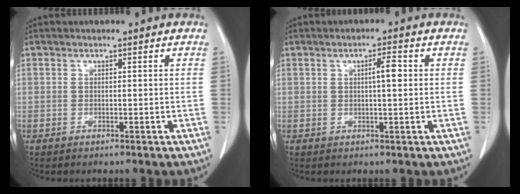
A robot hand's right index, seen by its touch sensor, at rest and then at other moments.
{"total": 2.7, "force": [0.4, 0.3, 2.6], "torque": [-0.044, 0.004, 0.006]}